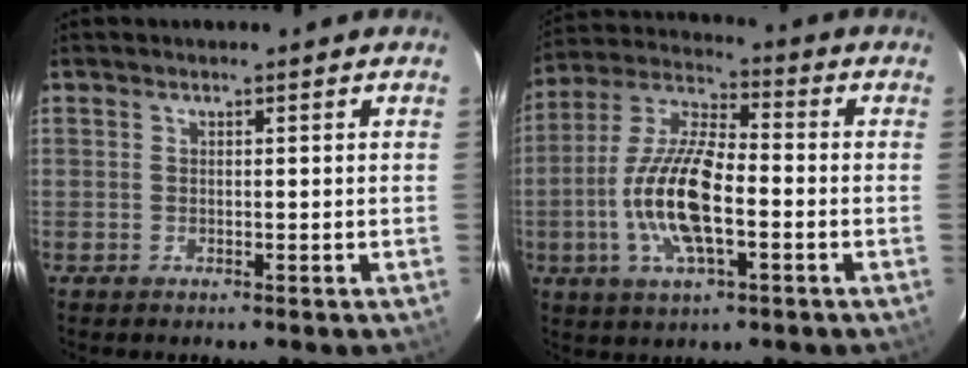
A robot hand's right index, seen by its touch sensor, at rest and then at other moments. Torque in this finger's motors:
{"motor_torque": [2.14, 0.00, 1.06, 0.21]}